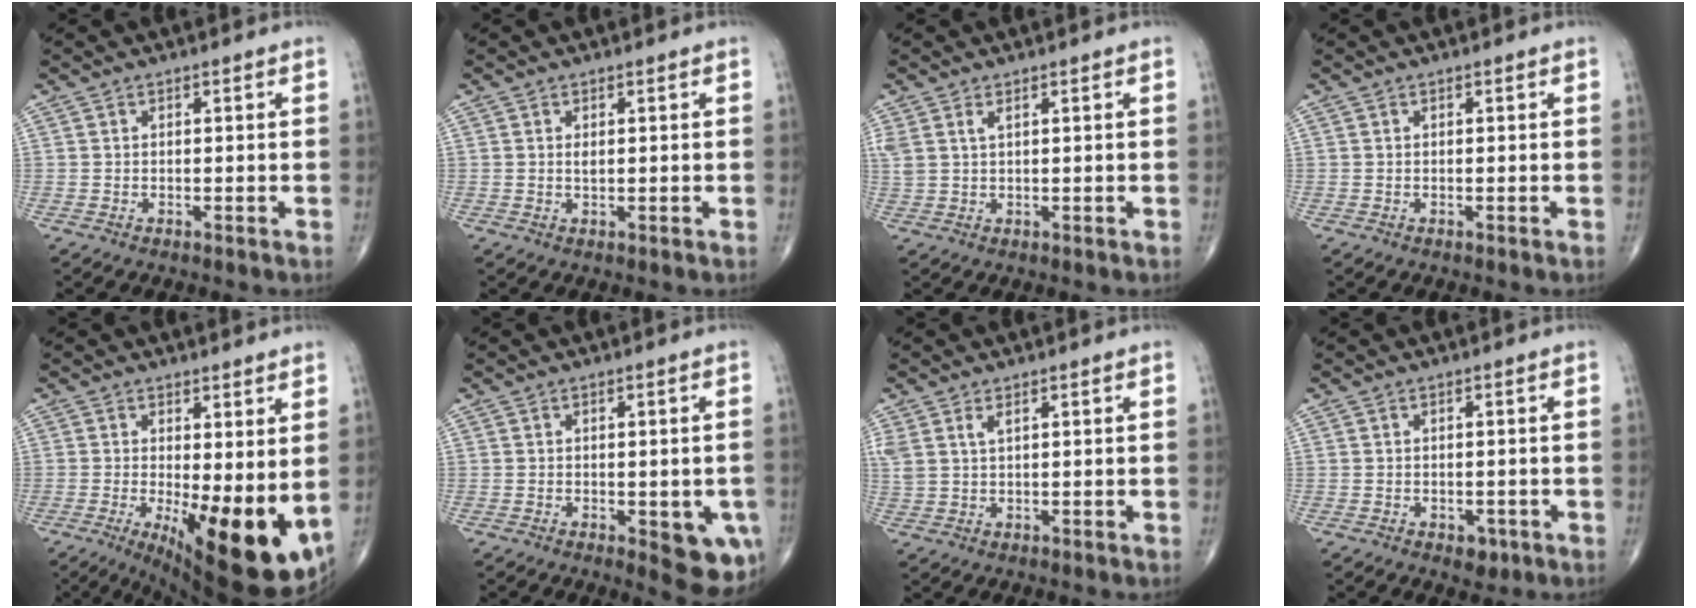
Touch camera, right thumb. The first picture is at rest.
{"total": 0.9, "force": [0.2, 0.4, 0.8], "torque": [-0.012, -0.002, 0.004]}
{"total": 2.8, "force": [1.4, 1.1, 2.1], "torque": [-0.057, 0.008, 0.038]}
{"total": 0.0}
{"total": 16.0, "force": [-2.2, 5.4, 14.9], "torque": [-0.195, -0.031, -0.011]}
{"total": 8.3, "force": [-2.4, 3.2, 7.3], "torque": [-0.063, -0.007, -0.022]}
{"total": 3.2, "force": [1.7, 1.3, 2.4], "torque": [-0.061, 0.005, 0.043]}
{"total": 2.4, "force": [-1.0, 1.6, 1.5], "torque": [-0.007, 0.001, -0.007]}